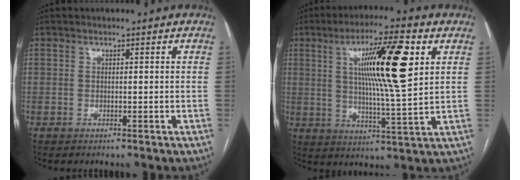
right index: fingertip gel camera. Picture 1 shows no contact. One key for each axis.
{"total": 14.2, "fx": 4.4, "fy": 0.6, "fz": 13.5, "tx": -0.230, "ty": 0.003, "tz": 0.074}